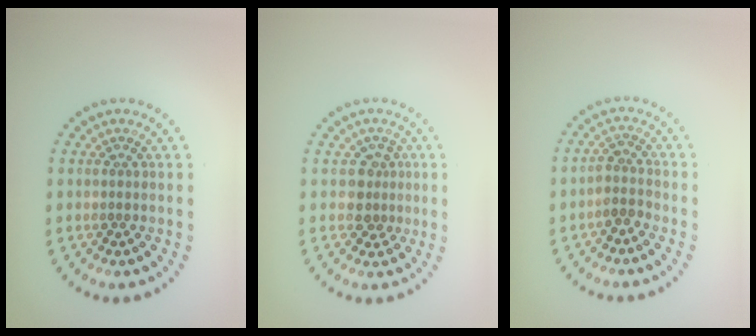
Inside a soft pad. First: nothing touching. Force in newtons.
{"total": 2.1, "press": 1.8, "slide": 1.1}
{"total": 1.9, "press": 1.5, "slide": 1.0}